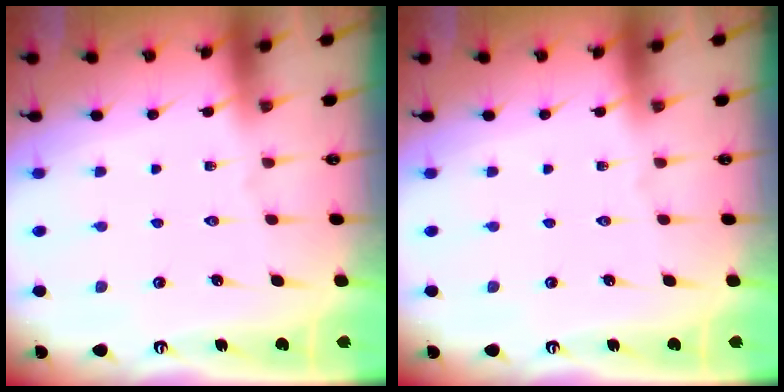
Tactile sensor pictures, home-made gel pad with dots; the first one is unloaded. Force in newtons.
{"total": 0.0}